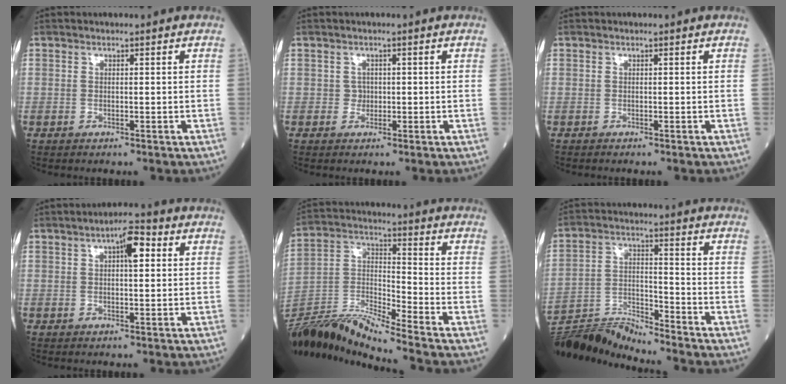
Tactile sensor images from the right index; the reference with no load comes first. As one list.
[{"total": 1.1, "force": [0.0, 1.1, 0.2], "torque": [0.000, 0.005, 0.001]}, {"total": 0.0}, {"total": 4.7, "force": [1.5, 1.3, 4.3], "torque": [-0.069, 0.013, 0.021]}, {"total": 15.3, "force": [-14.0, -2.3, 5.7], "torque": [-0.109, 0.009, -0.264]}, {"total": 10.1, "force": [-9.7, -2.7, 0.1], "torque": [-0.010, 0.020, -0.182]}]